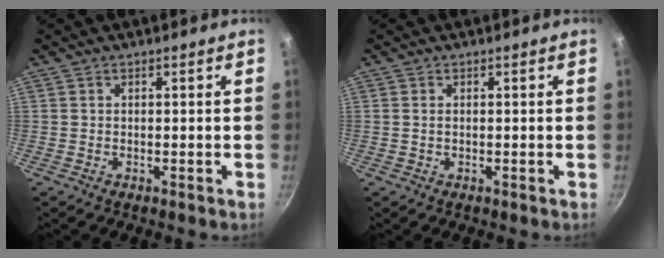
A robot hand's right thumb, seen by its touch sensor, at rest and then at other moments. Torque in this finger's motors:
{"motor_torque": [-0.12, 0.04, 0.04, 0.44, -0.07]}